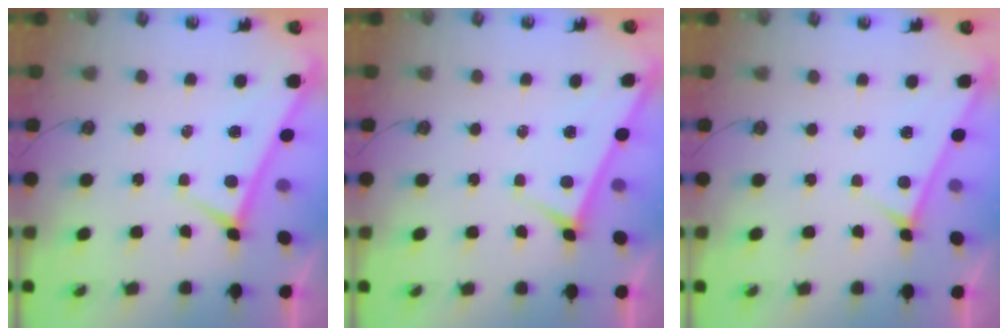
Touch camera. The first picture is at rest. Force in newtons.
{"total": 3.0, "press": 3.0, "slide": 0.2}
{"total": 4.5, "press": 4.5, "slide": 0.2}